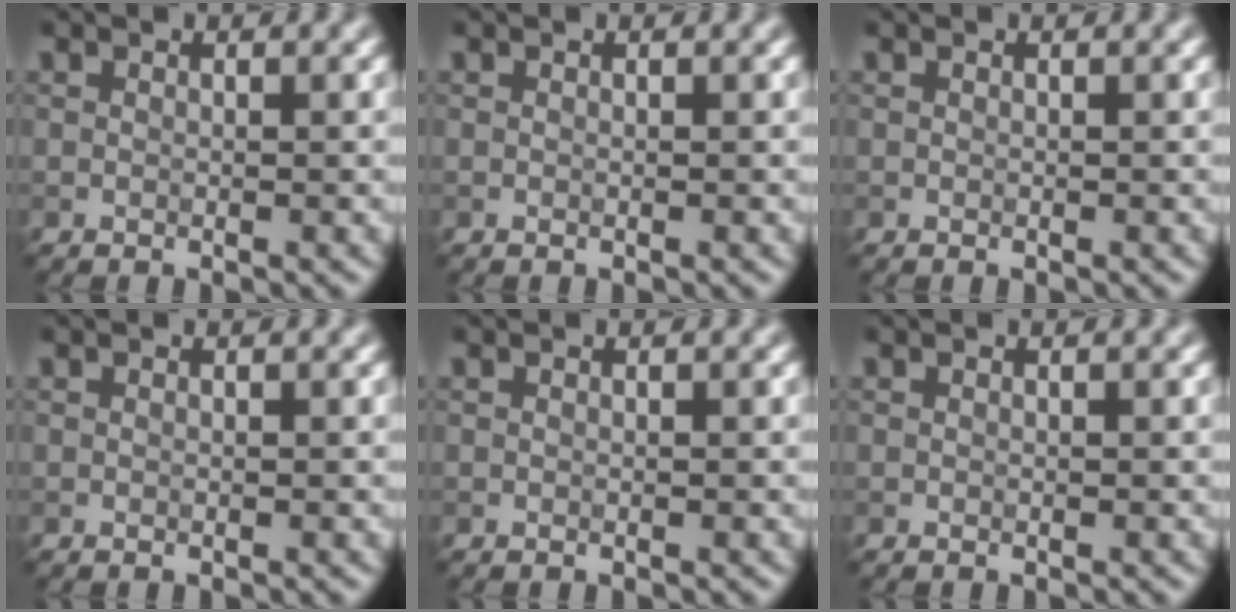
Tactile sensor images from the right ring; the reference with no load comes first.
{"total": 0.0}
{"total": 0.0}
{"total": 0.0}
{"total": 0.0}
{"total": 0.0}